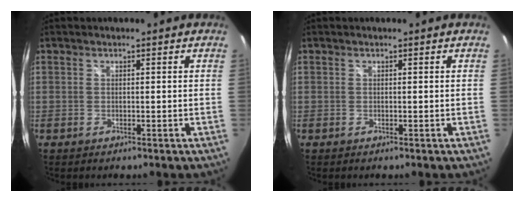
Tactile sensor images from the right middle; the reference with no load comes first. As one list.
[{"total": 0.0}]